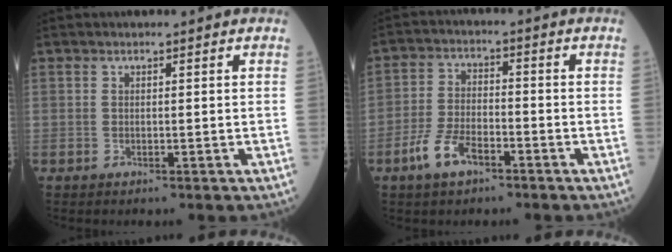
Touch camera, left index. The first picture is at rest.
{"total": 6.5, "force": [-4.1, 2.6, 4.3], "torque": [-0.097, -0.005, -0.081]}